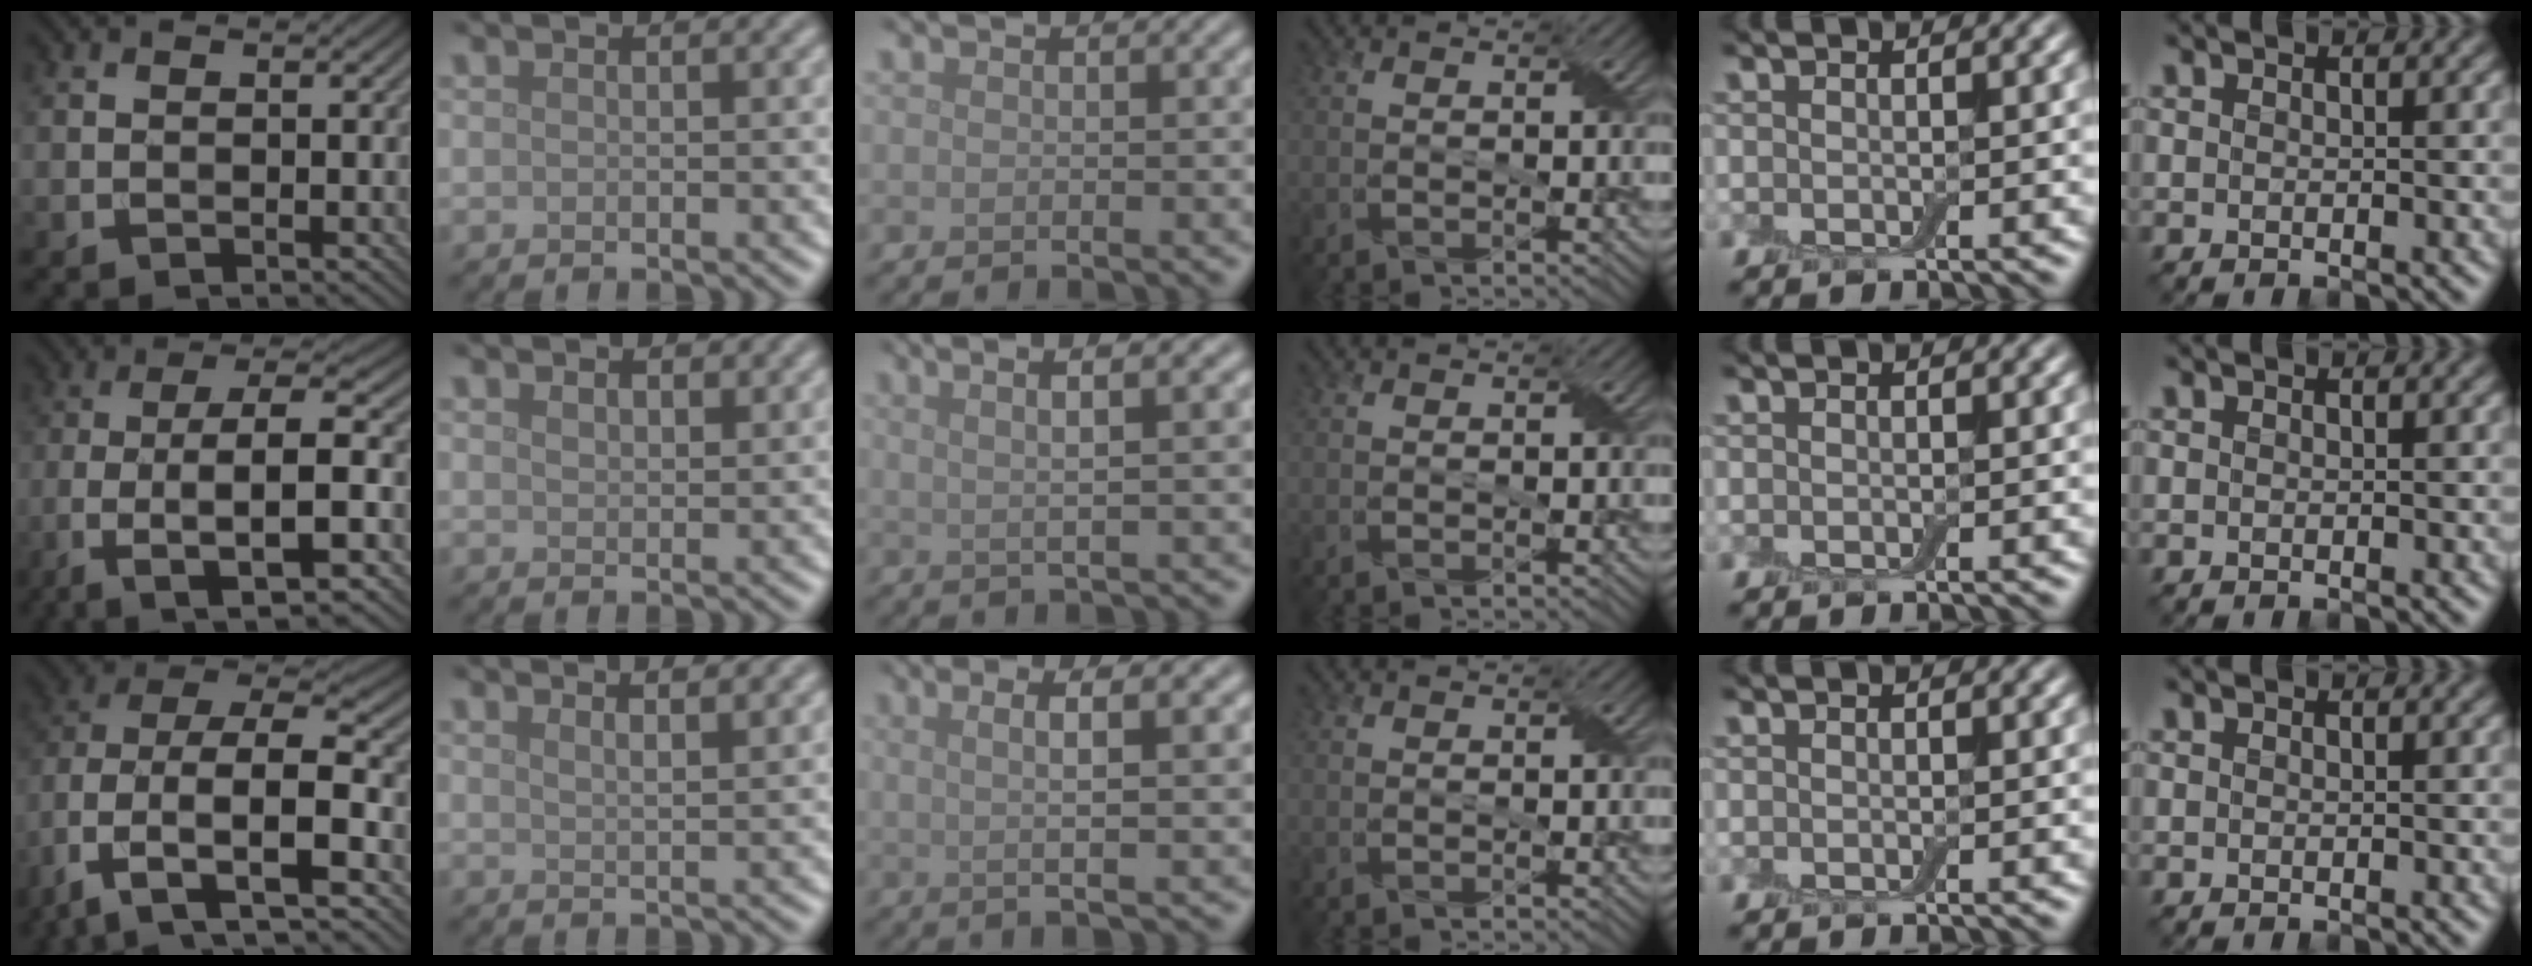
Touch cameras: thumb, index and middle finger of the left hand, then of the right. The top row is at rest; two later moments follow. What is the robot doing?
{"motion": "peel", "object": "bubble wrap"}